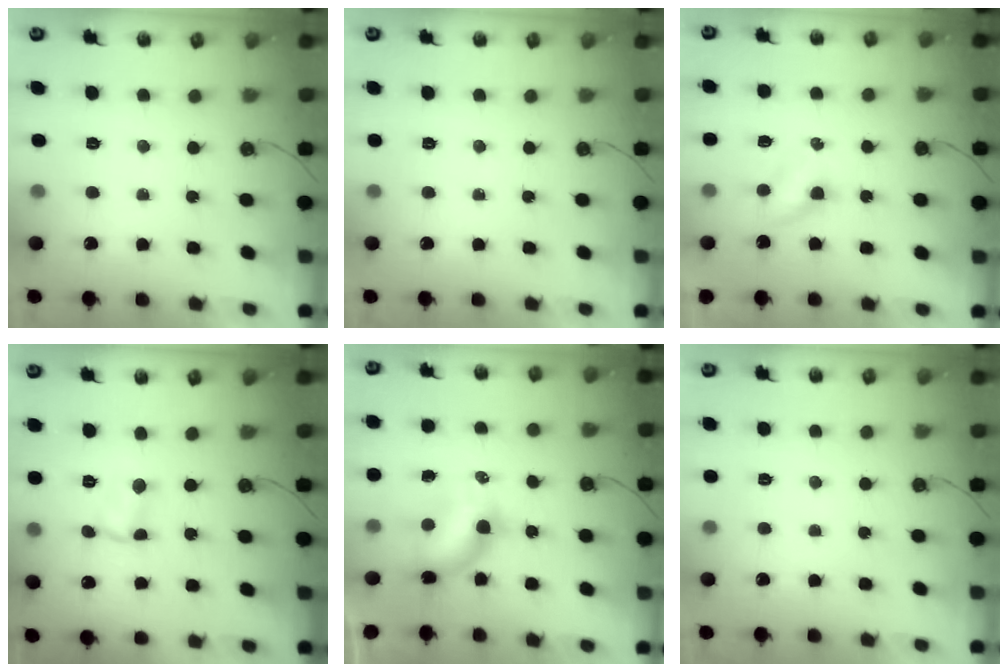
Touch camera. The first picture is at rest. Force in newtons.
{"total": 0.0}
{"total": 3.5, "press": 3.5, "slide": 0.4}
{"total": 1.3, "press": 1.2, "slide": 0.4}
{"total": 7.6, "press": 6.7, "slide": 3.6}
{"total": 0.0}